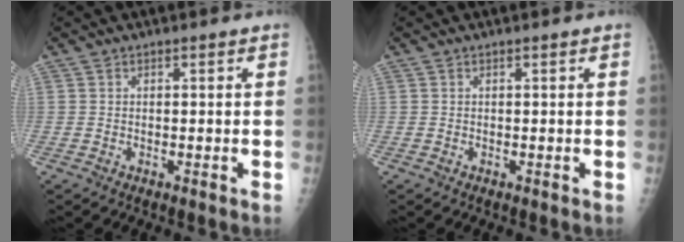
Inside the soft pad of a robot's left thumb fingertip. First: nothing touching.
{"total": 0.0}